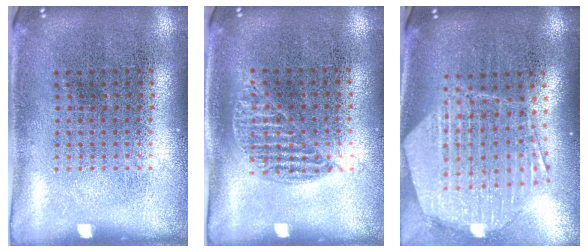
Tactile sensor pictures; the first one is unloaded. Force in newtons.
{"total": 0.9, "press": 0.8, "slide": 0.4}
{"total": 2.2, "press": 1.9, "slide": 1.1}